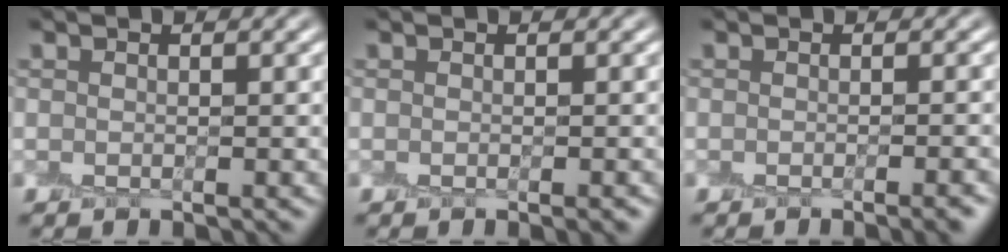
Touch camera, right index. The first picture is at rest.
{"total": 0.8, "force": [-0.3, 0.2, 0.7], "torque": [-0.006, -0.001, -0.006]}
{"total": 2.3, "force": [-1.2, 0.6, 1.9], "torque": [-0.008, 0.001, -0.016]}